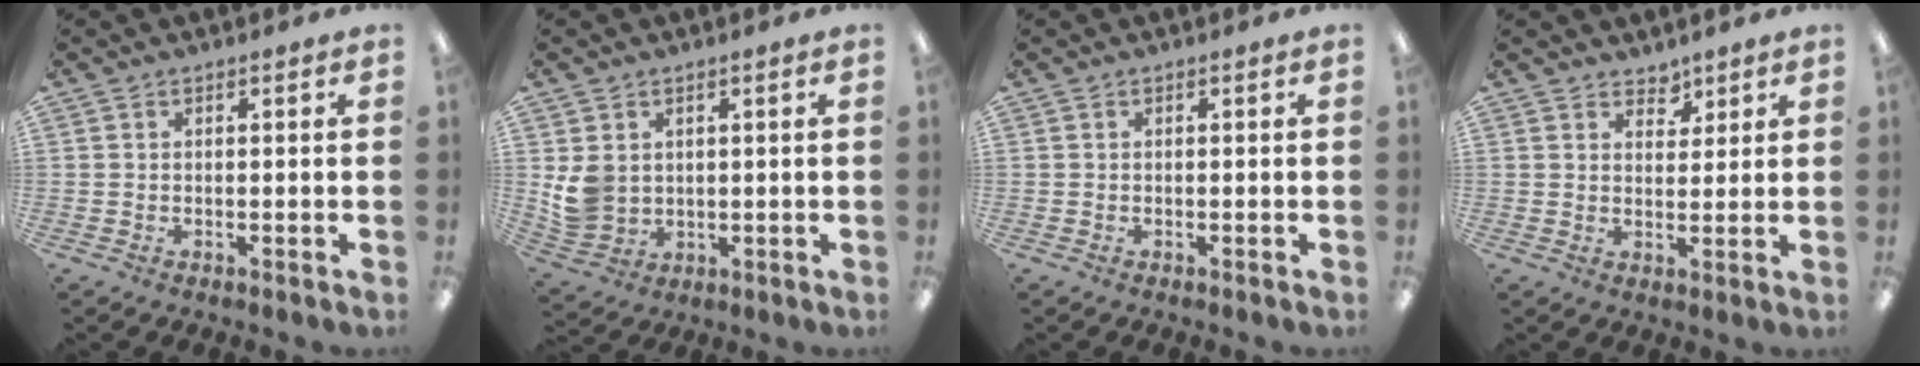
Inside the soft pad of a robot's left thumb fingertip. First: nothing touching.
{"total": 6.4, "force": [1.7, 5.6, 2.6], "torque": [-0.056, 0.004, 0.040]}
{"total": 0.0}
{"total": 4.0, "force": [3.3, 2.2, 0.4], "torque": [0.006, -0.021, 0.058]}